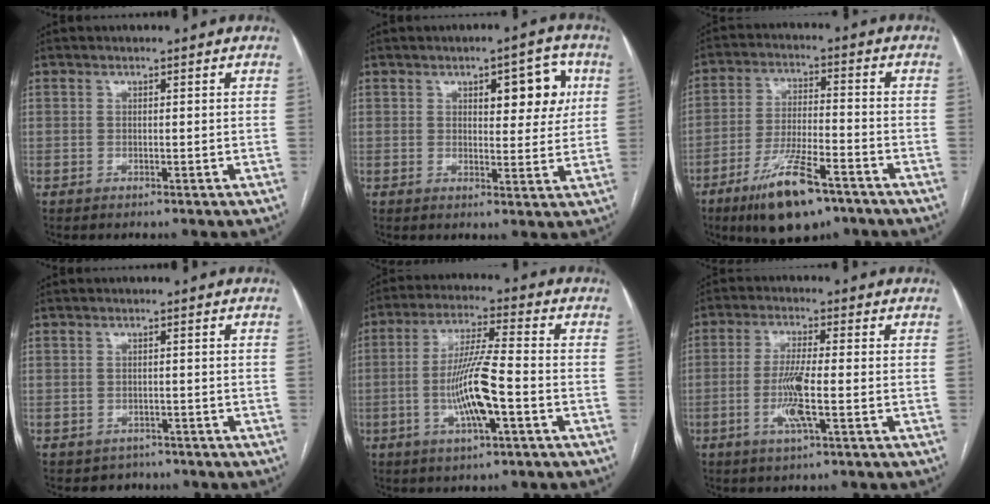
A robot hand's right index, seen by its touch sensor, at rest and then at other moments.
{"total": 7.2, "force": [2.7, 2.7, 6.1], "torque": [-0.070, 0.009, 0.035]}
{"total": 12.2, "force": [-7.7, 2.9, 9.0], "torque": [-0.171, -0.015, -0.131]}
{"total": 2.5, "force": [-1.8, 1.8, -0.3], "torque": [-0.001, 0.006, -0.024]}
{"total": 10.8, "force": [-2.8, 0.8, 10.4], "torque": [-0.203, -0.002, -0.053]}
{"total": 6.5, "force": [-1.8, 0.1, 6.3], "torque": [-0.127, -0.008, -0.034]}